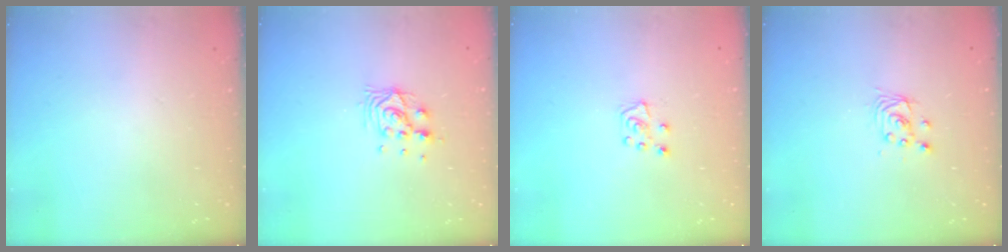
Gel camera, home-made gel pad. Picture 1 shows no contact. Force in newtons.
{"total": 8.4, "press": 8.4, "slide": 0.6}
{"total": 6.4, "press": 6.3, "slide": 0.5}
{"total": 2.9, "press": 2.9, "slide": 0.0}